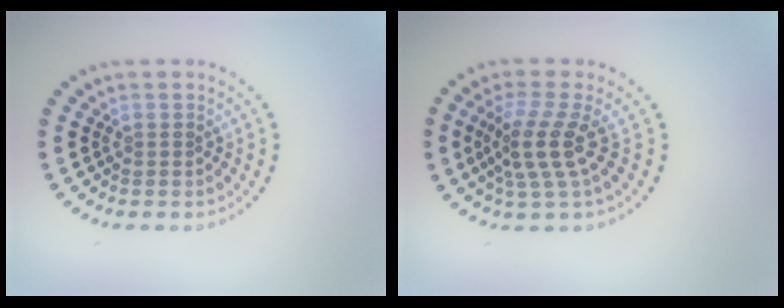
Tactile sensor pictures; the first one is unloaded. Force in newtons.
{"total": 3.6, "press": 2.7, "slide": 2.5}